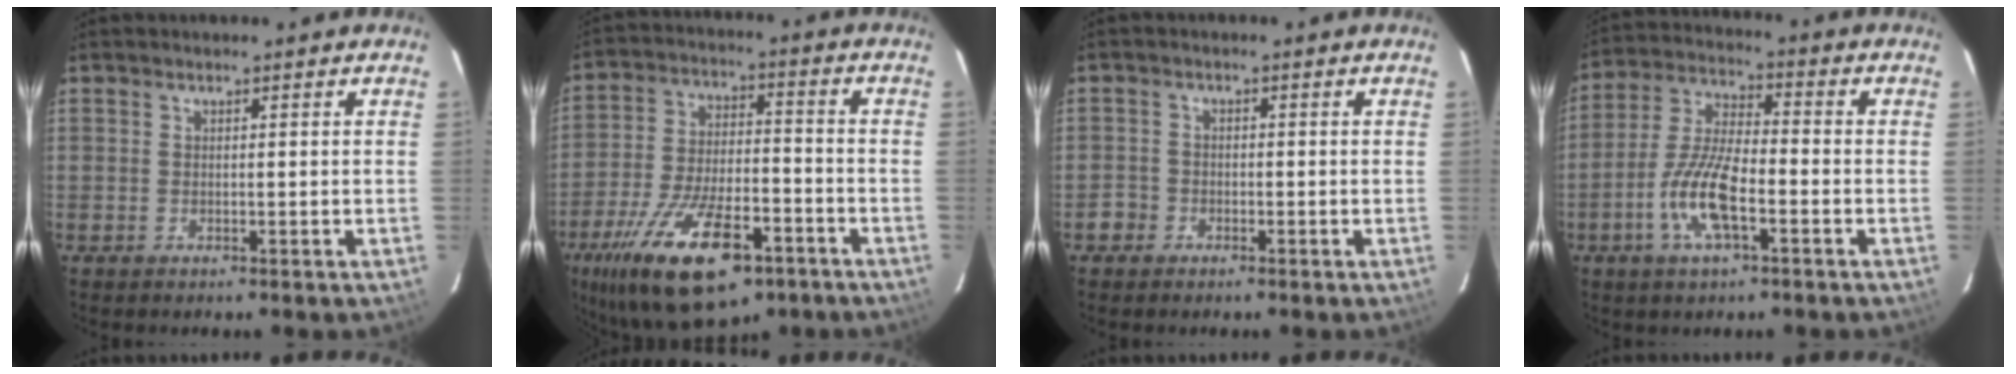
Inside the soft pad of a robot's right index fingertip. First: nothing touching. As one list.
[{"total": 22.8, "force": [-13.3, 9.4, 15.9], "torque": [-0.313, -0.035, -0.212]}, {"total": 2.5, "force": [-1.4, 2.1, 0.1], "torque": [-0.004, 0.010, -0.025]}, {"total": 11.0, "force": [-4.4, 3.4, 9.5], "torque": [-0.202, 0.000, -0.088]}]